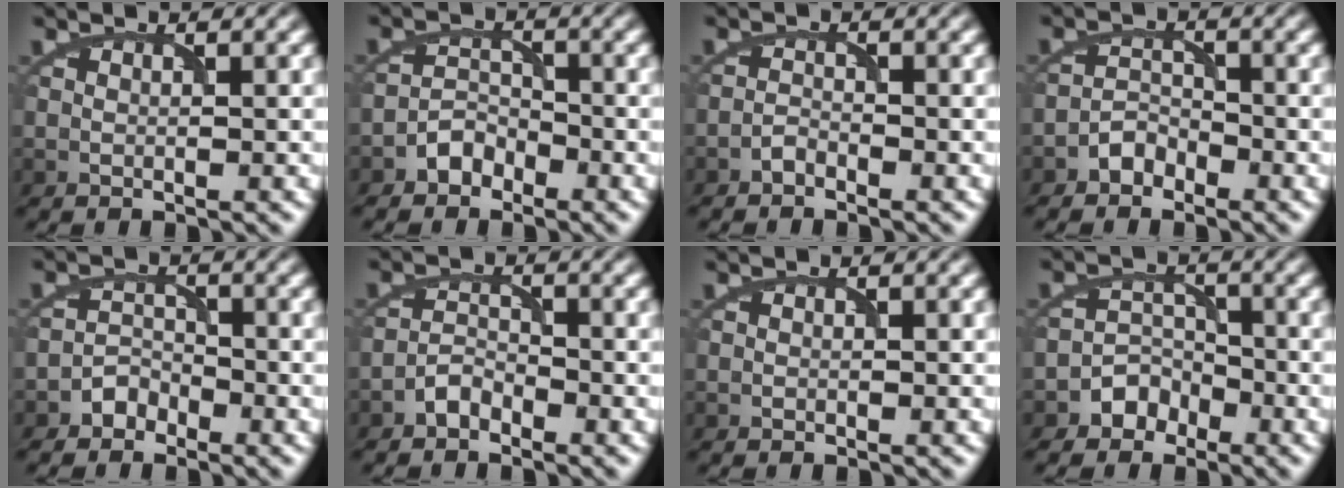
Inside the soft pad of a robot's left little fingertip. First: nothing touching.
{"total": 2.2, "force": [-1.8, 1.3, 0.3], "torque": [0.003, 0.012, -0.034]}
{"total": 1.0, "force": [-1.0, 0.2, 0.0], "torque": [0.002, 0.004, -0.019]}
{"total": 2.0, "force": [-1.7, 1.1, 0.2], "torque": [0.004, 0.011, -0.031]}
{"total": 1.8, "force": [-1.5, 1.0, -0.1], "torque": [0.011, 0.011, -0.028]}
{"total": 1.8, "force": [-1.6, 0.7, 0.4], "torque": [-0.002, 0.010, -0.032]}
{"total": 0.0}
{"total": 2.5, "force": [-1.9, 1.7, 0.0], "torque": [0.017, 0.009, -0.031]}